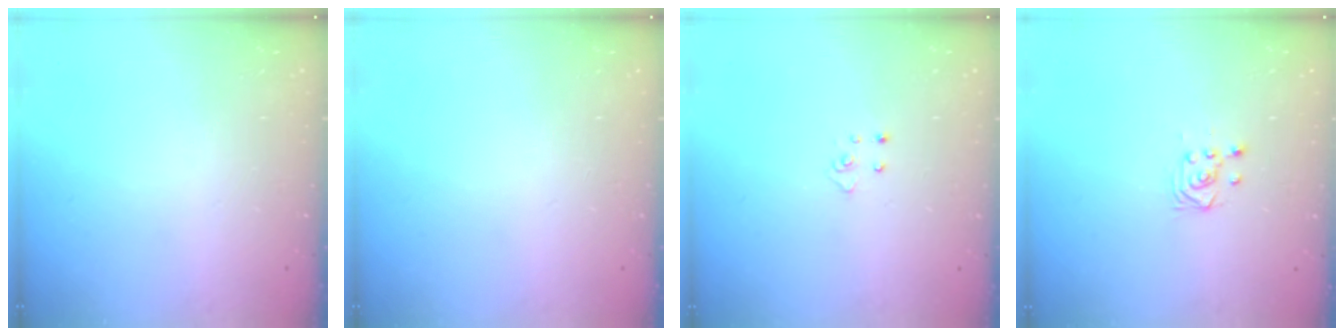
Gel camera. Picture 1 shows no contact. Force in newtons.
{"total": 0.0}
{"total": 3.7, "press": 3.7, "slide": 0.3}
{"total": 3.6, "press": 3.5, "slide": 1.2}